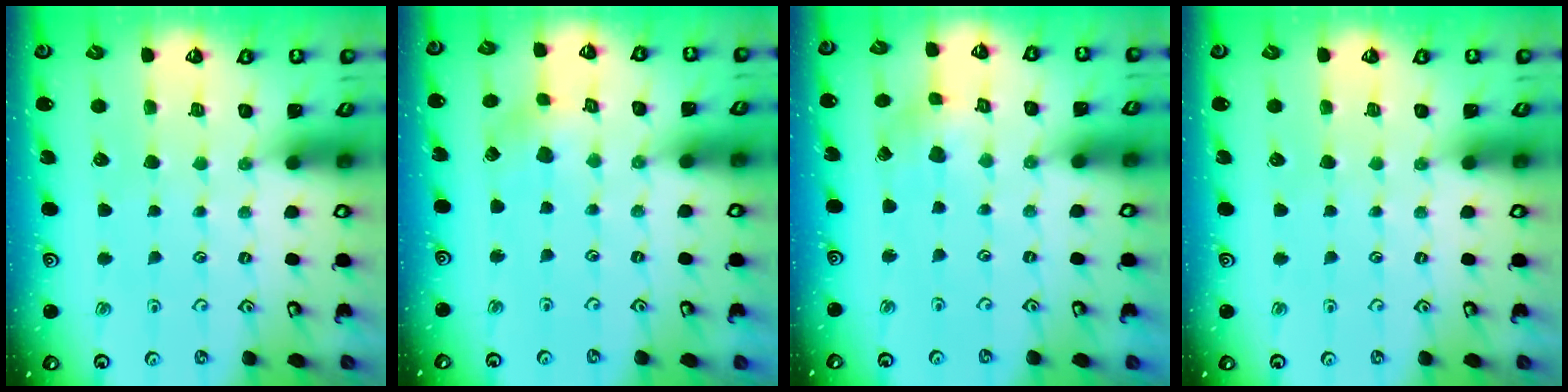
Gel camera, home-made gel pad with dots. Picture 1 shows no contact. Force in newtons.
{"total": 2.9, "press": 2.9, "slide": 0.3}
{"total": 2.4, "press": 2.4, "slide": 0.3}
{"total": 0.0}